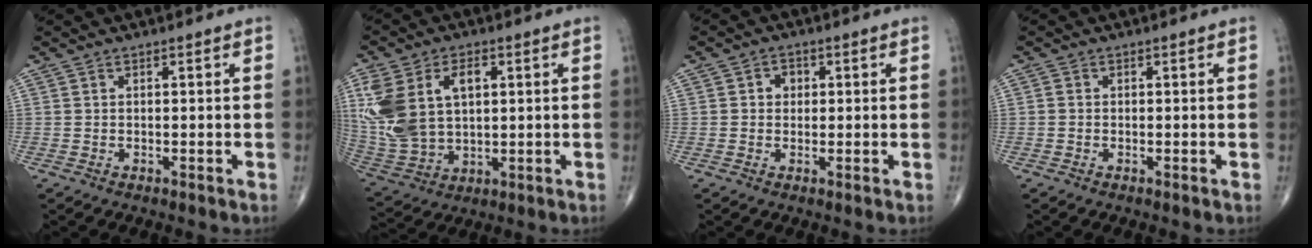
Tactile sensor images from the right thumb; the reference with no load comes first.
{"total": 17.8, "force": [4.2, 11.2, 13.2], "torque": [-0.287, -0.001, 0.092]}
{"total": 2.6, "force": [0.4, 2.3, 1.2], "torque": [-0.001, 0.004, 0.002]}
{"total": 0.6, "force": [-0.1, 0.5, 0.2], "torque": [-0.003, 0.001, -0.005]}